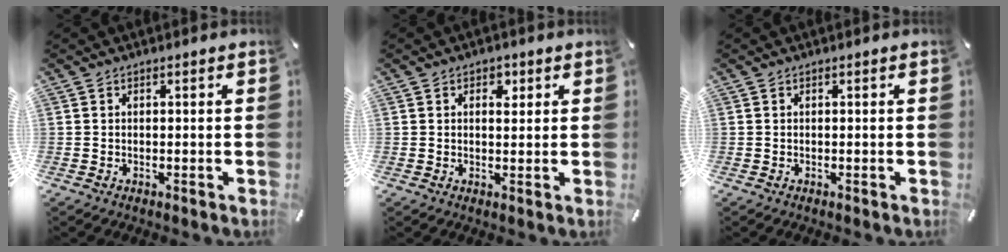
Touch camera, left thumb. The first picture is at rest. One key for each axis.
{"total": 2.8, "fx": 1.1, "fy": 1.9, "fz": 1.7, "tx": -0.005, "ty": -0.007, "tz": 0.011}
{"total": 0.0}